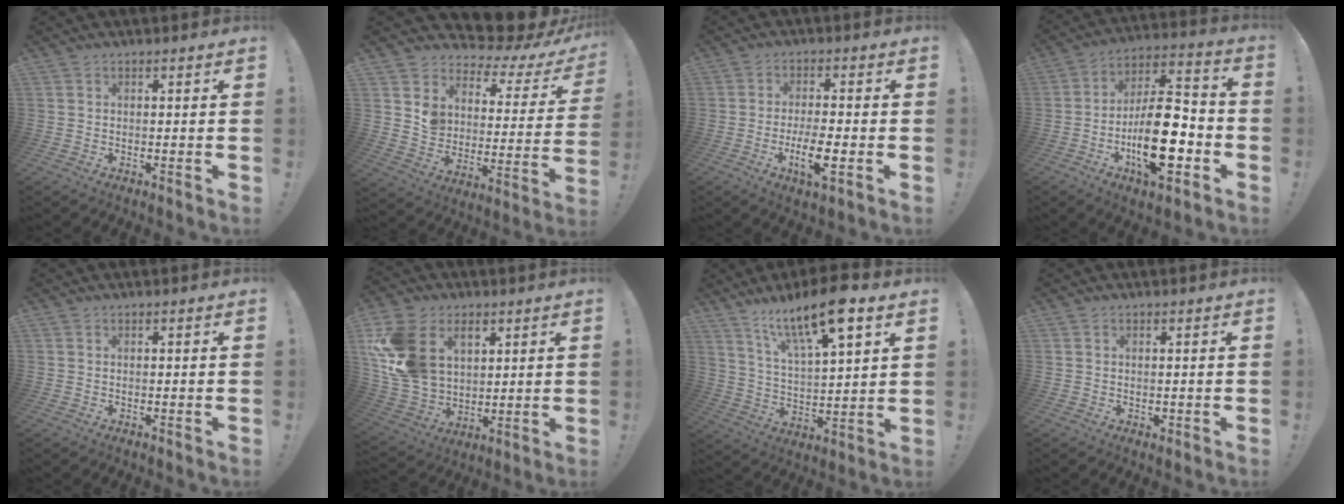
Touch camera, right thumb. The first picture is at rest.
{"total": 7.5, "force": [6.3, 3.6, 1.9], "torque": [-0.045, -0.081, 0.106]}
{"total": 9.1, "force": [-3.1, 2.2, 8.3], "torque": [-0.150, -0.004, -0.056]}
{"total": 21.5, "force": [-7.1, 9.2, 18.1], "torque": [-0.315, 0.042, -0.106]}
{"total": 0.0}
{"total": 19.4, "force": [6.8, 14.2, 11.3], "torque": [-0.227, -0.029, 0.130]}
{"total": 16.4, "force": [10.0, 4.7, 12.1], "torque": [-0.205, -0.049, 0.162]}
{"total": 0.8, "force": [0.0, 0.7, 0.3], "torque": [0.000, 0.000, 0.000]}